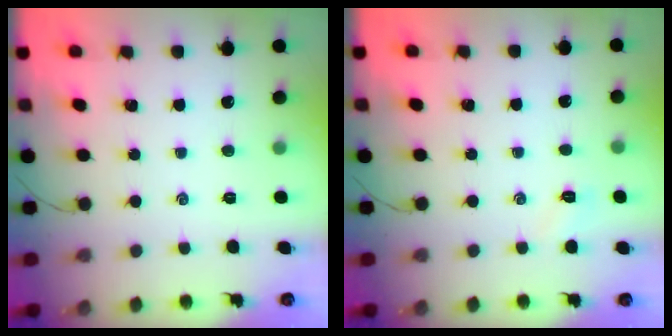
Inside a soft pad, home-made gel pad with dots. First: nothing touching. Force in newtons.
{"total": 2.9, "press": 2.8, "slide": 0.8}